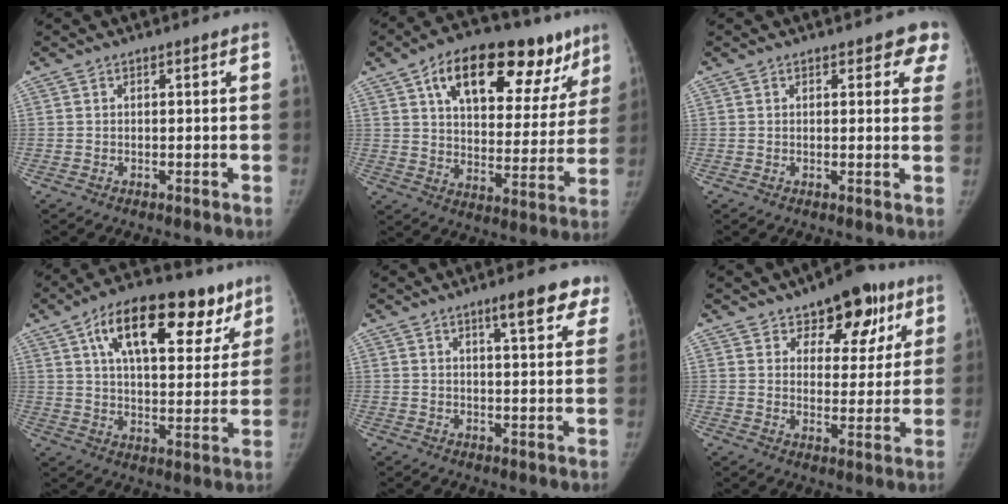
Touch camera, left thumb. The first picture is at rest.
{"total": 25.7, "force": [14.1, 12.8, 17.2], "torque": [-0.208, -0.004, 0.214]}
{"total": 5.2, "force": [3.6, 2.5, 2.7], "torque": [0.011, -0.012, 0.027]}
{"total": 22.4, "force": [11.6, 10.7, 15.9], "torque": [-0.202, -0.012, 0.183]}
{"total": 8.1, "force": [5.3, 2.0, 5.8], "torque": [-0.050, -0.024, 0.070]}
{"total": 13.4, "force": [7.9, 7.4, 7.9], "torque": [-0.056, -0.032, 0.114]}